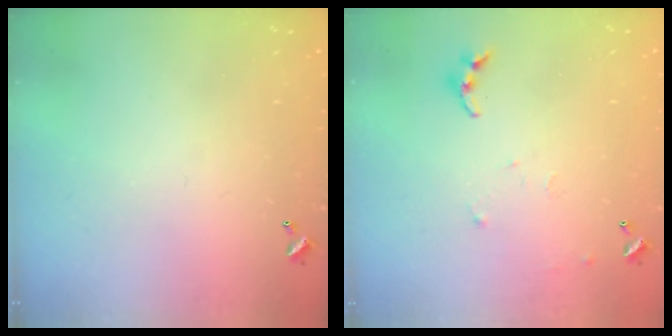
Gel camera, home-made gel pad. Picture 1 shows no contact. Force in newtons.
{"total": 7.5, "press": 7.5, "slide": 0.6}